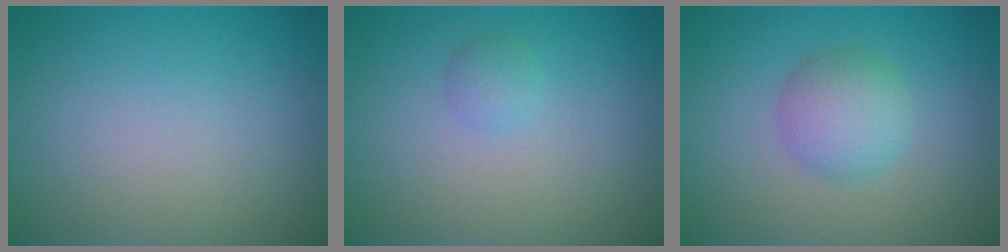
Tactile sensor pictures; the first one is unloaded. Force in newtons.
{"total": 1.1, "press": 1.1, "slide": 0.0}
{"total": 3.3, "press": 3.3, "slide": 0.1}